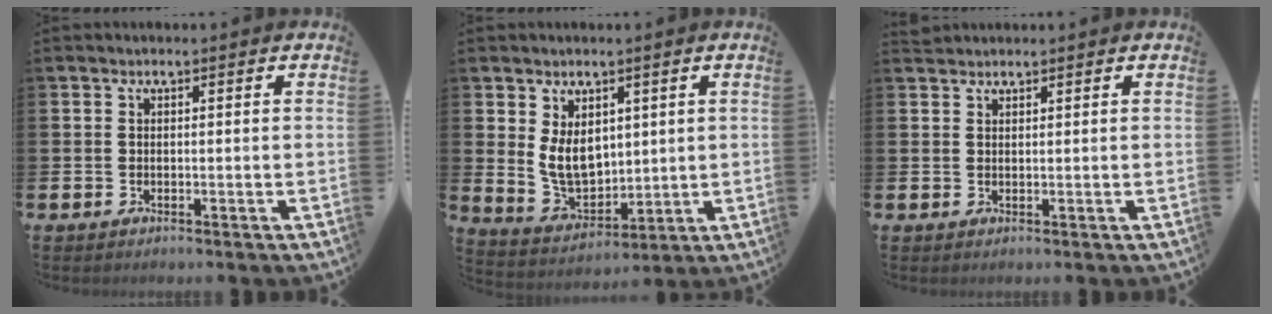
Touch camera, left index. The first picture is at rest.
{"total": 5.9, "force": [2.2, 3.9, 3.9], "torque": [-0.069, -0.004, 0.041]}
{"total": 1.3, "force": [1.3, 0.3, -0.1], "torque": [0.013, -0.002, 0.021]}